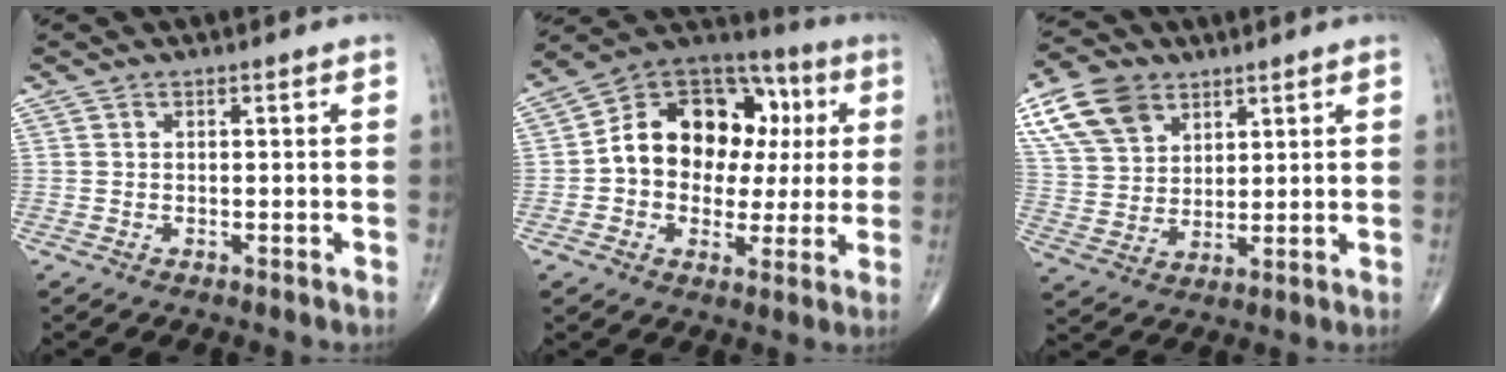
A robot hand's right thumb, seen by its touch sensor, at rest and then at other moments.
{"total": 19.0, "force": [1.9, 14.2, 12.4], "torque": [-0.137, 0.039, 0.026]}
{"total": 12.3, "force": [6.5, 8.3, 6.3], "torque": [-0.105, -0.013, 0.130]}